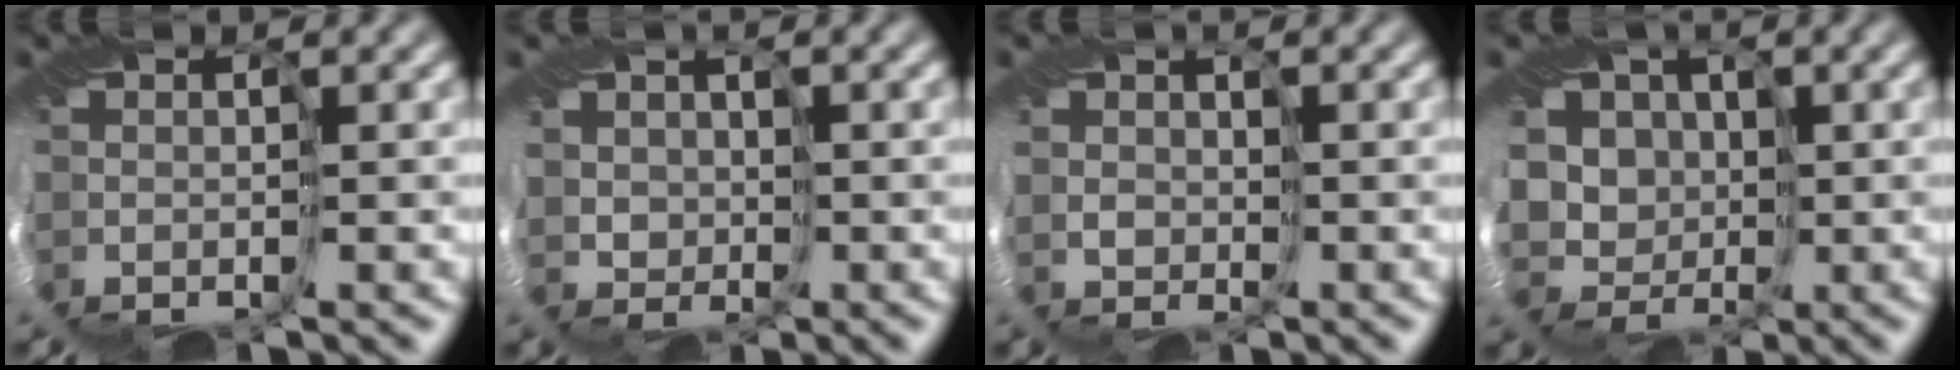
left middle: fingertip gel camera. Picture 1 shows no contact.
{"total": 2.4, "force": [1.6, 0.1, -1.9], "torque": [0.020, 0.005, 0.031]}
{"total": 2.0, "force": [1.1, -0.1, -1.7], "torque": [0.022, 0.005, 0.021]}
{"total": 4.9, "force": [3.2, 3.8, 0.3], "torque": [-0.025, 0.012, 0.056]}